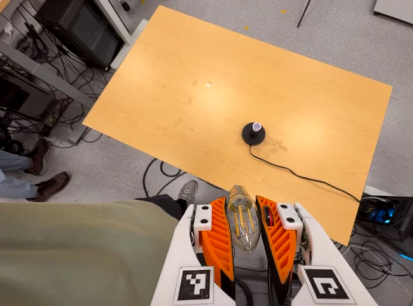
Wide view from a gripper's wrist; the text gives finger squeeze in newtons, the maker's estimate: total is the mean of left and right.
{"total": 19.2, "left": 21.2, "right": 17.3}